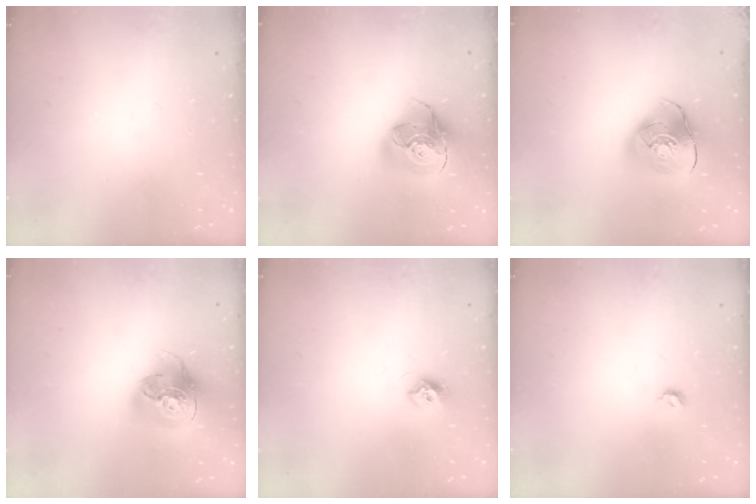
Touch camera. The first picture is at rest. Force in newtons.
{"total": 20.1, "press": 20.0, "slide": 2.6}
{"total": 15.0, "press": 14.8, "slide": 2.2}
{"total": 19.5, "press": 19.4, "slide": 2.2}
{"total": 7.3, "press": 7.3, "slide": 0.6}
{"total": 4.6, "press": 4.5, "slide": 0.9}